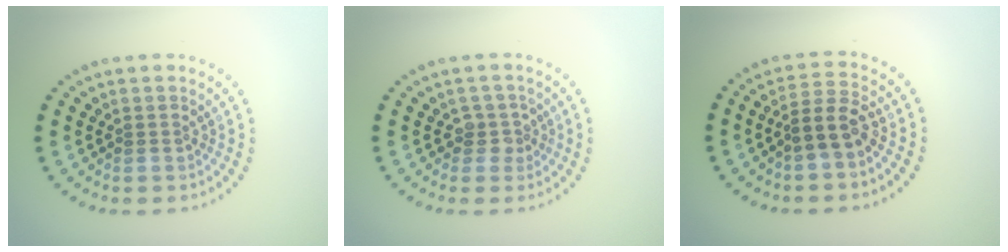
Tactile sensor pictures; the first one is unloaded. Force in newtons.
{"total": 1.8, "press": 1.4, "slide": 1.2}
{"total": 2.9, "press": 2.5, "slide": 1.5}